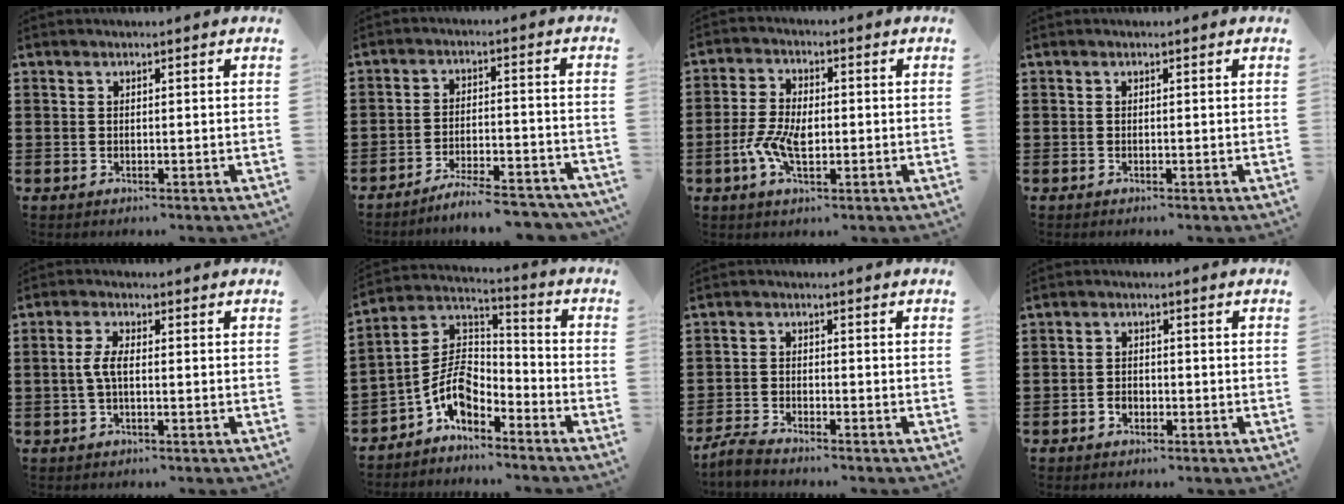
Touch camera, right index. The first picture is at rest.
{"total": 5.8, "force": [-5.5, 0.0, 1.9], "torque": [-0.030, -0.002, -0.103]}
{"total": 5.9, "force": [-1.3, 3.2, 4.7], "torque": [-0.105, 0.001, -0.027]}
{"total": 0.0}
{"total": 3.5, "force": [-0.4, 1.2, 3.3], "torque": [-0.081, -0.003, -0.017]}
{"total": 7.2, "force": [-4.0, 4.0, 4.5], "torque": [-0.120, -0.015, -0.088]}
{"total": 2.9, "force": [-2.8, 0.0, 0.5], "torque": [-0.019, 0.002, -0.061]}
{"total": 1.7, "force": [-0.9, 1.2, 0.7], "torque": [-0.016, 0.000, -0.020]}